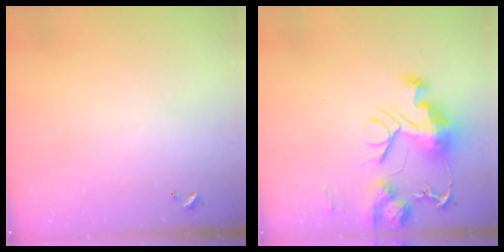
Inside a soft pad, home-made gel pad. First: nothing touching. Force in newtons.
{"total": 14.8, "press": 14.7, "slide": 1.3}